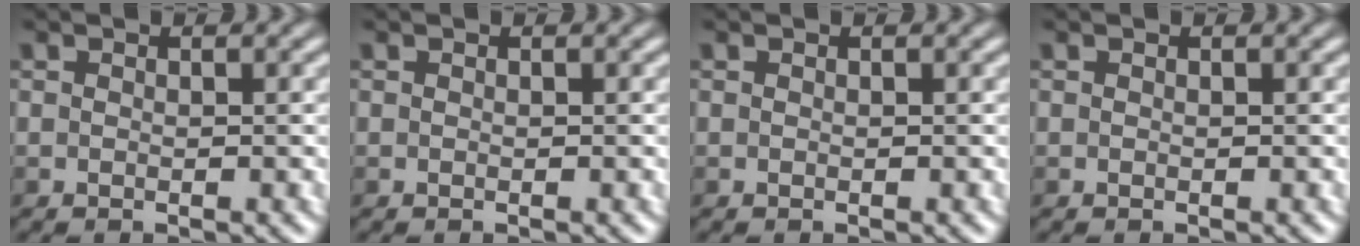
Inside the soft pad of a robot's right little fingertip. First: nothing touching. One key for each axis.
{"total": 0.0}
{"total": 0.0}
{"total": 0.0}